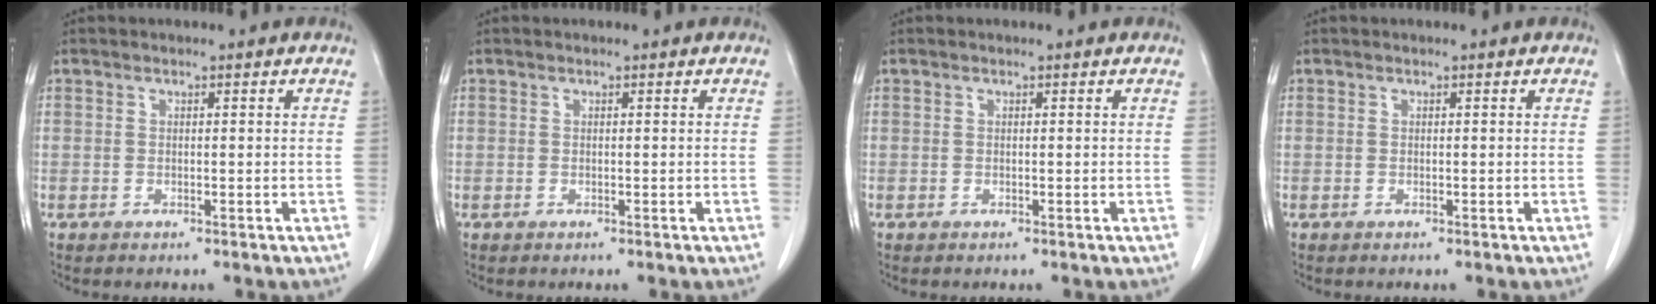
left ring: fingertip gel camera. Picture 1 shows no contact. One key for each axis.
{"total": 0.0}
{"total": 0.0}
{"total": 0.0}